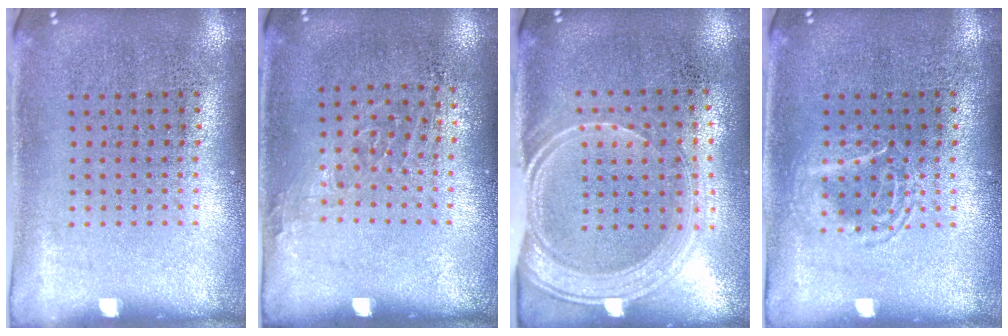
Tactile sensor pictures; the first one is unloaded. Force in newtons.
{"total": 1.0, "press": 0.7, "slide": 0.6}
{"total": 2.1, "press": 1.7, "slide": 1.2}
{"total": 1.7, "press": 1.7, "slide": 0.2}